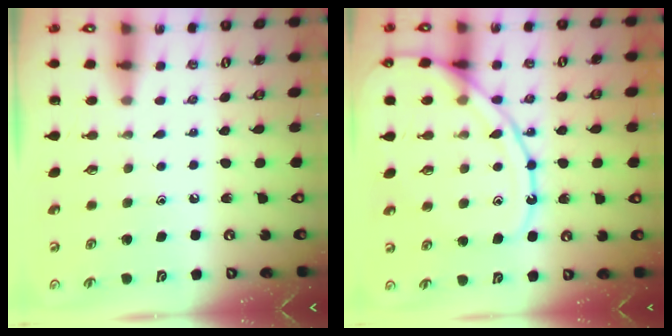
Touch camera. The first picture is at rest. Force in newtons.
{"total": 13.4, "press": 13.3, "slide": 1.3}